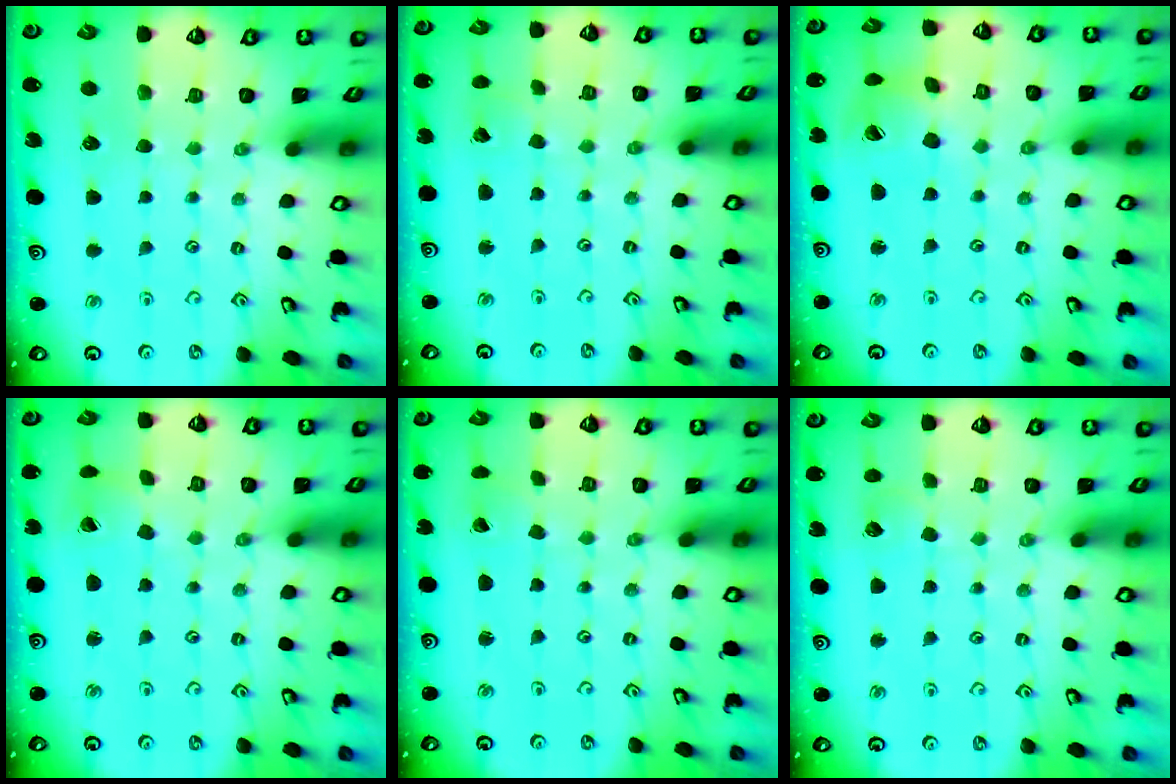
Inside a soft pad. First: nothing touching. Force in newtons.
{"total": 2.1, "press": 2.1, "slide": 0.2}
{"total": 7.4, "press": 7.4, "slide": 0.9}
{"total": 2.7, "press": 2.7, "slide": 0.4}
{"total": 1.2, "press": 1.2, "slide": 0.0}
{"total": 4.3, "press": 4.3, "slide": 0.4}